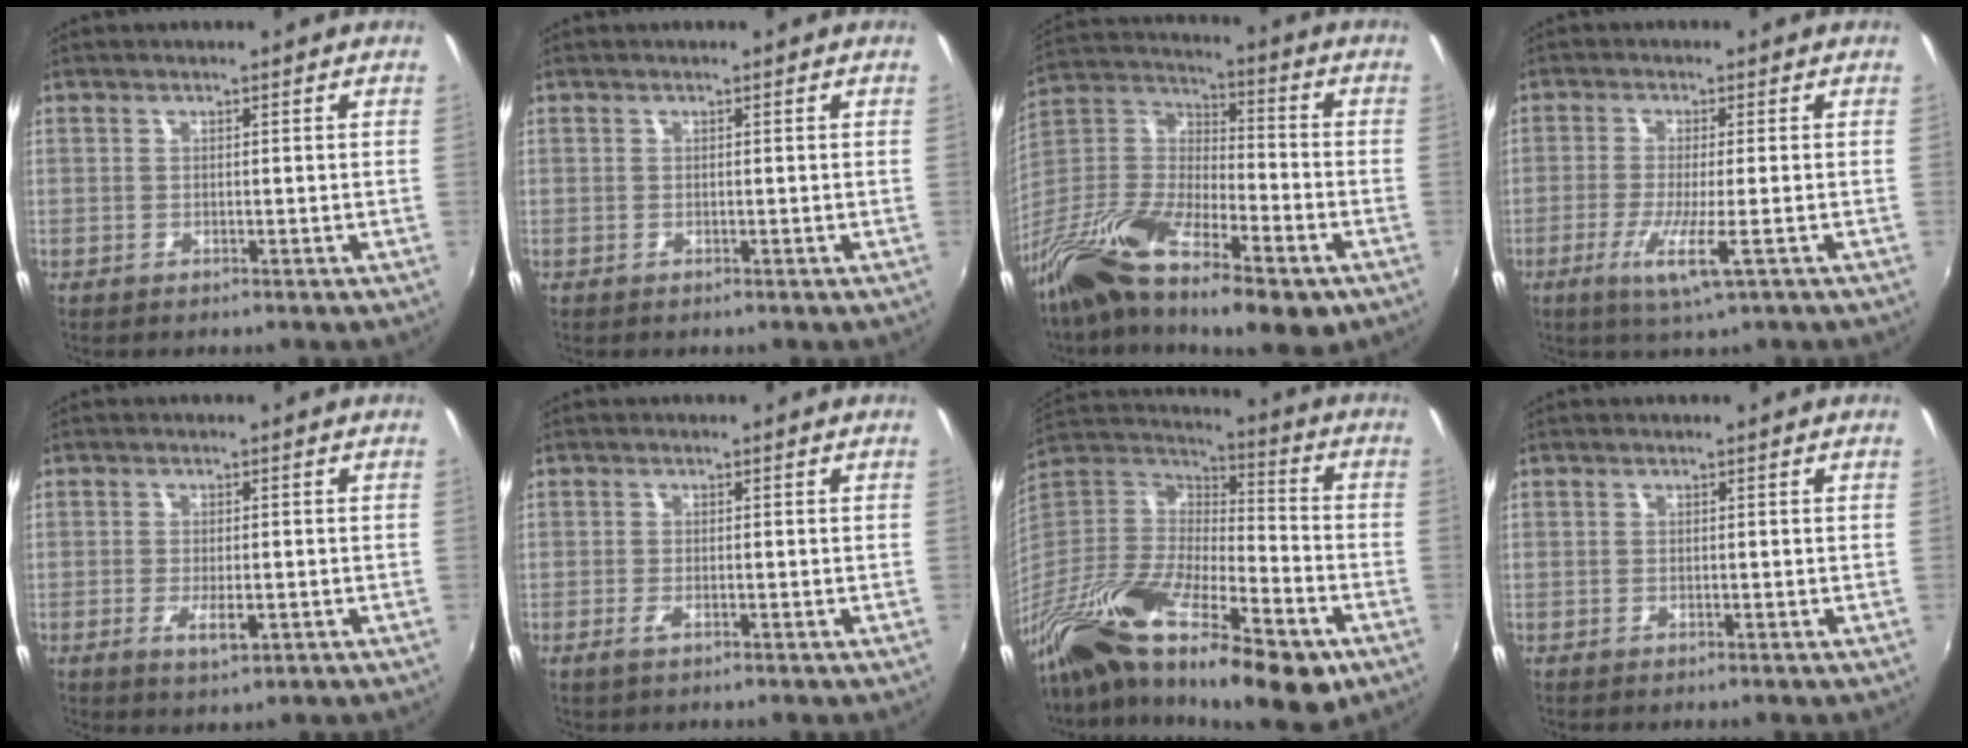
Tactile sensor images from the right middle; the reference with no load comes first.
{"total": 0.0}
{"total": 22.7, "force": [-14.0, 8.1, 16.0], "torque": [-0.308, -0.026, -0.252]}
{"total": 6.2, "force": [-3.0, 0.1, 5.4], "torque": [-0.118, -0.018, -0.057]}
{"total": 3.8, "force": [-1.5, 1.4, 3.2], "torque": [-0.063, -0.010, -0.024]}
{"total": 1.5, "force": [-1.0, 0.4, 1.1], "torque": [-0.025, -0.004, -0.019]}
{"total": 30.4, "force": [-18.3, 10.4, 21.9], "torque": [-0.394, -0.037, -0.312]}
{"total": 0.0}